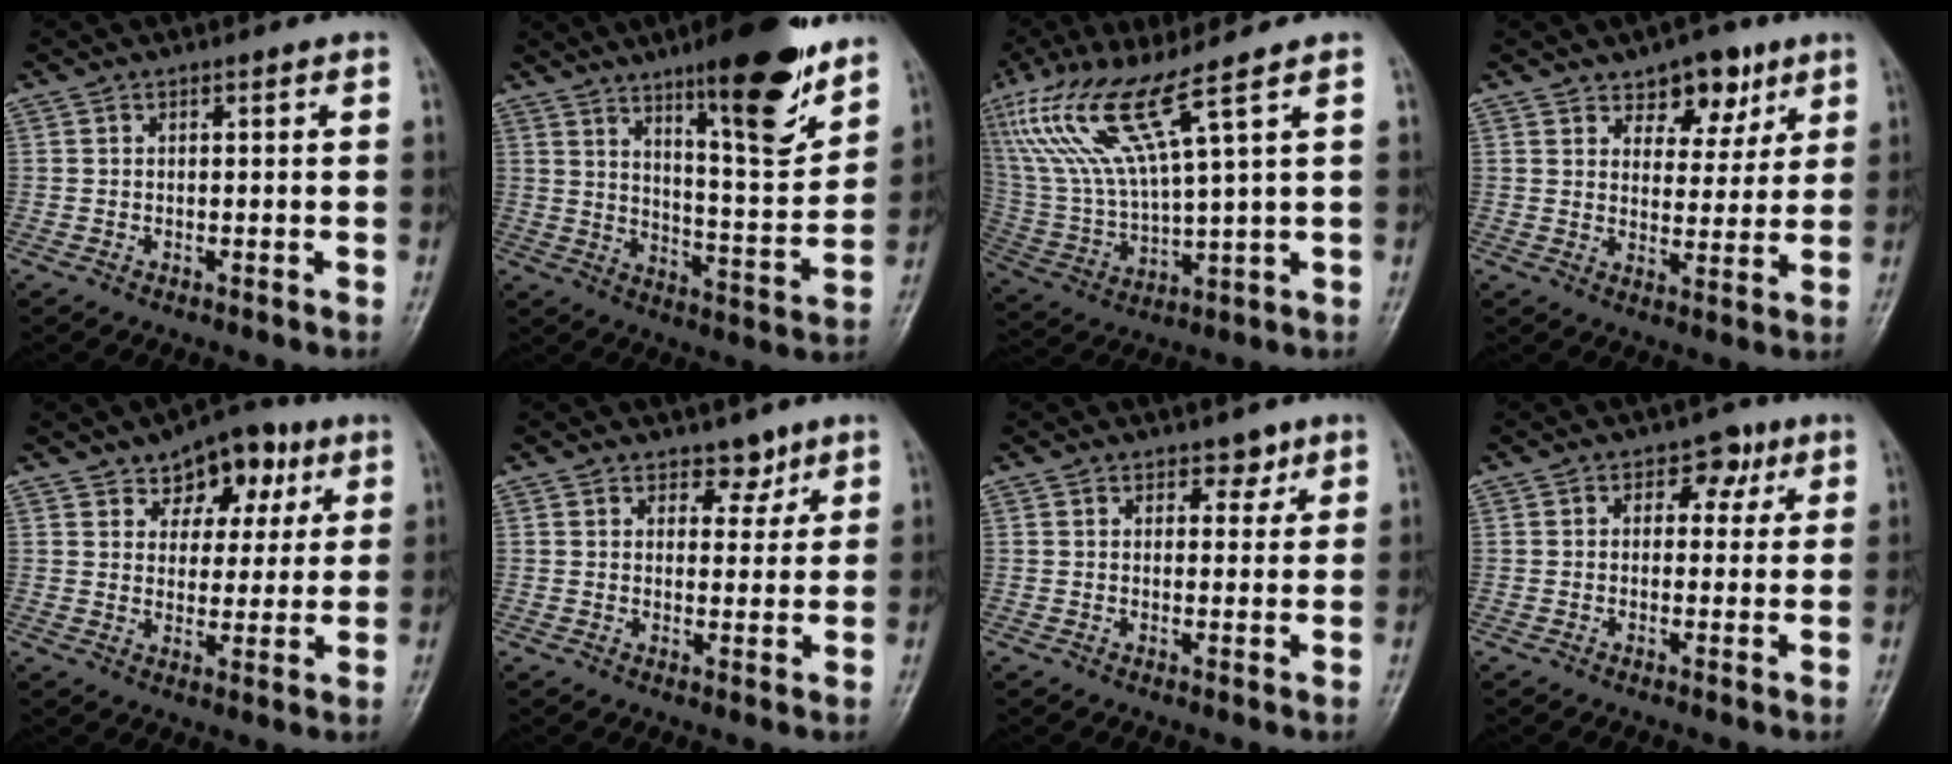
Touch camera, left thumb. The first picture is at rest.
{"total": 17.5, "force": [11.5, 3.7, 12.7], "torque": [-0.160, -0.075, 0.181]}
{"total": 16.0, "force": [8.9, 1.5, 13.2], "torque": [-0.290, -0.035, 0.182]}
{"total": 8.5, "force": [5.3, 5.2, 4.2], "torque": [-0.023, -0.026, 0.079]}
{"total": 10.7, "force": [5.6, 6.9, 5.8], "torque": [-0.036, -0.018, 0.080]}
{"total": 3.8, "force": [2.8, 2.4, 1.1], "torque": [0.014, -0.017, 0.039]}
{"total": 2.9, "force": [1.9, 1.9, 1.1], "torque": [0.008, -0.010, 0.025]}
{"total": 4.6, "force": [1.8, 3.4, 2.5], "torque": [0.001, -0.001, 0.017]}